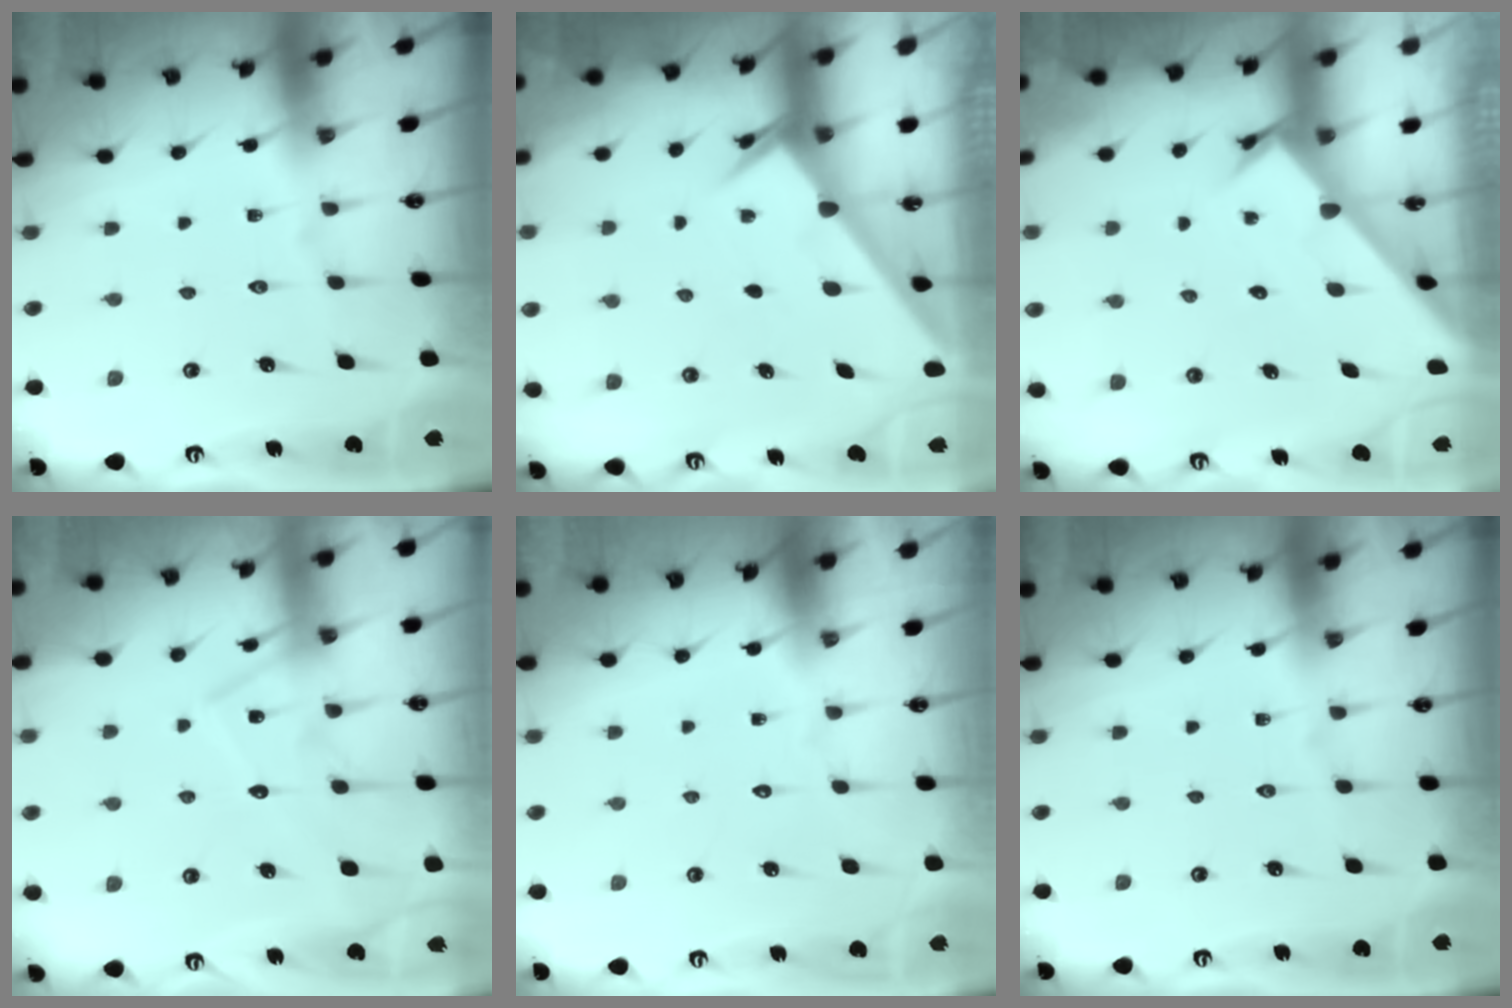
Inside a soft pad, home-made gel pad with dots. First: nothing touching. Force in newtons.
{"total": 2.0, "press": 2.0, "slide": 0.1}
{"total": 2.3, "press": 2.3, "slide": 0.1}
{"total": 13.8, "press": 13.8, "slide": 0.9}
{"total": 1.6, "press": 1.6, "slide": 0.1}
{"total": 0.0}